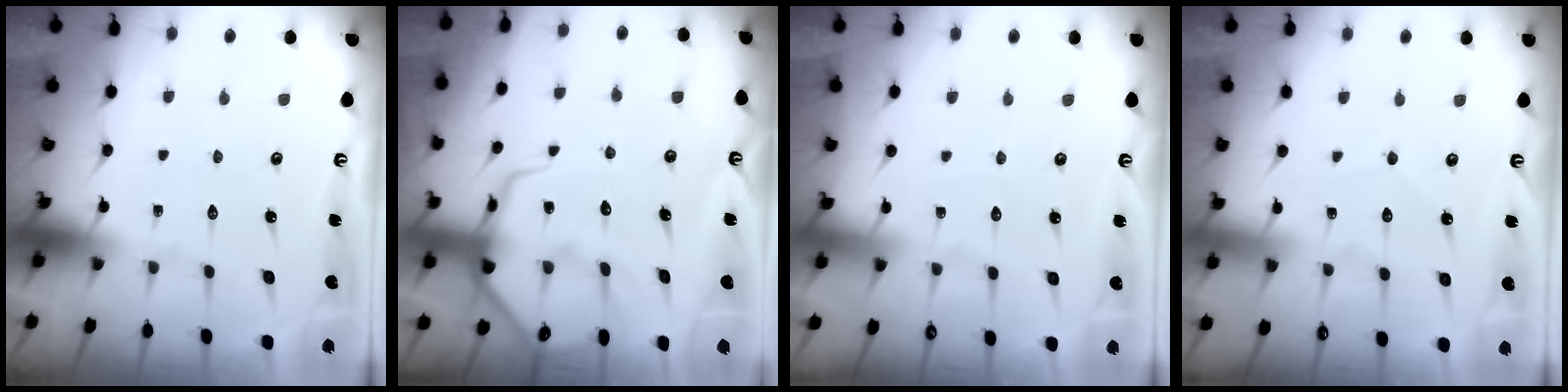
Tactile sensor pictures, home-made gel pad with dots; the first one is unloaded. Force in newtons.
{"total": 11.5, "press": 11.4, "slide": 1.2}
{"total": 1.5, "press": 1.5, "slide": 0.2}
{"total": 3.8, "press": 3.8, "slide": 0.4}